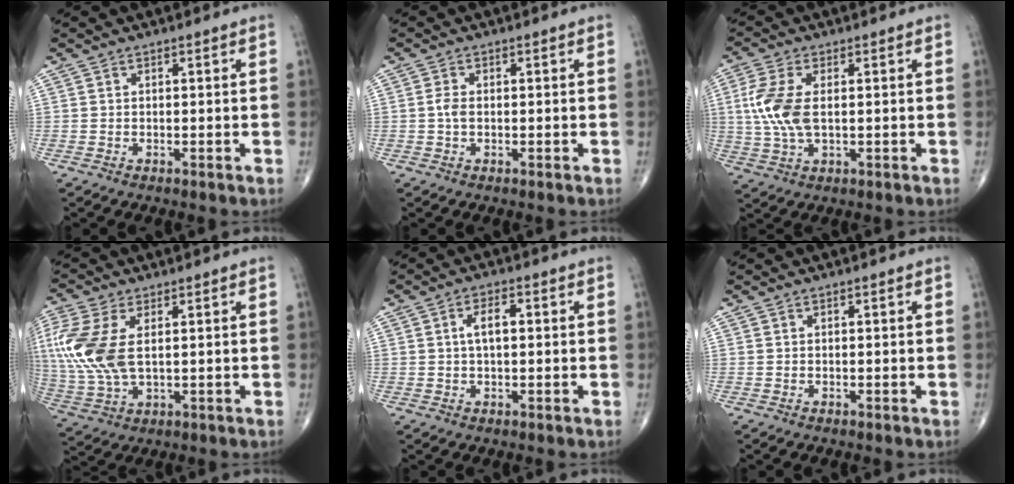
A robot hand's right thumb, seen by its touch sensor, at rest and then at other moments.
{"total": 1.7, "force": [-0.2, 1.0, 1.4], "torque": [-0.031, 0.001, -0.007]}
{"total": 8.7, "force": [0.7, 4.4, 7.5], "torque": [-0.186, -0.002, 0.016]}
{"total": 13.9, "force": [2.4, 7.3, 11.6], "torque": [-0.295, -0.001, 0.055]}
{"total": 3.8, "force": [0.5, 1.7, 3.3], "torque": [-0.061, 0.008, 0.006]}
{"total": 0.0}